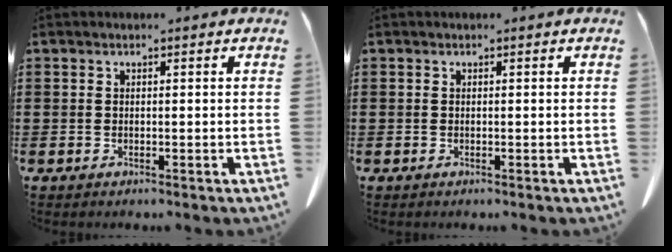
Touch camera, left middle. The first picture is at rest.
{"total": 0.0}